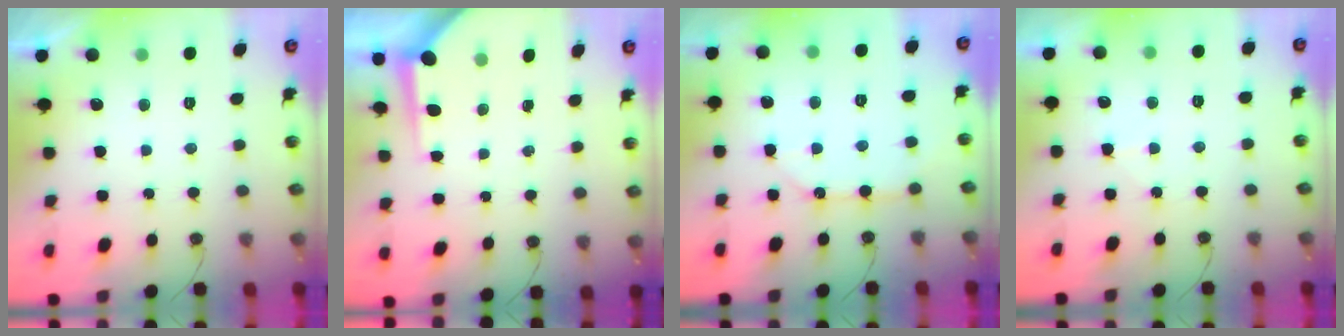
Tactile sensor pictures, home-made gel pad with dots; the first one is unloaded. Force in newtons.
{"total": 5.2, "press": 5.1, "slide": 0.6}
{"total": 9.7, "press": 9.7, "slide": 0.2}
{"total": 6.5, "press": 6.4, "slide": 0.7}